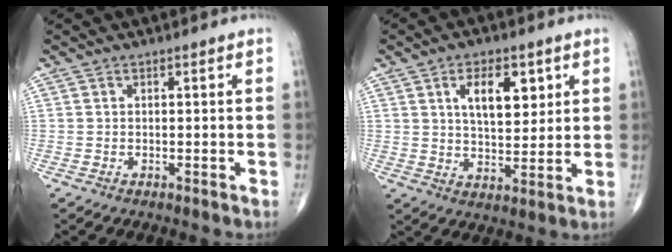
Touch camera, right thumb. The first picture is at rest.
{"total": 9.7, "force": [3.7, 4.9, 7.5], "torque": [-0.097, -0.022, 0.065]}